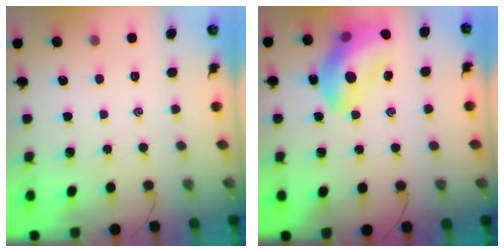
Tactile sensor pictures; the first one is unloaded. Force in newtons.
{"total": 19.5, "press": 19.2, "slide": 3.5}